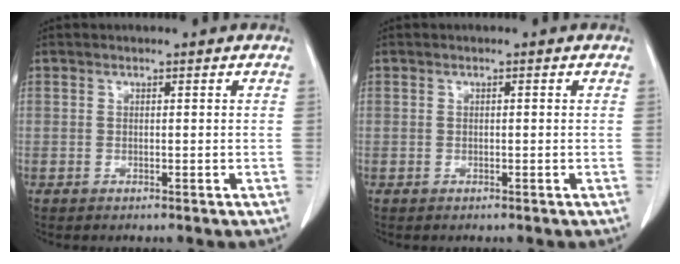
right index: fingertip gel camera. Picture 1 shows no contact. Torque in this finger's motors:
{"motor_torque": [-0.20, 0.16, -0.01, -0.01]}